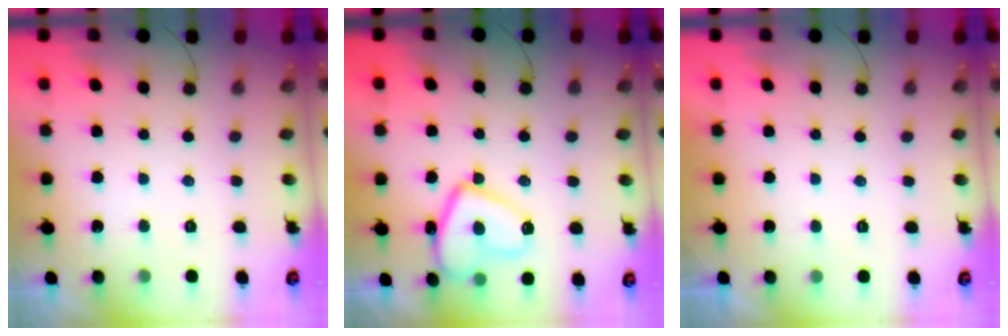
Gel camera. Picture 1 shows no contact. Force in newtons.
{"total": 11.9, "press": 11.9, "slide": 1.2}
{"total": 2.2, "press": 2.2, "slide": 0.4}